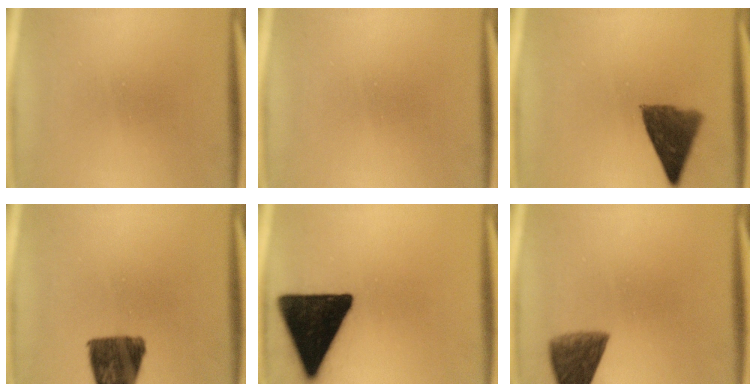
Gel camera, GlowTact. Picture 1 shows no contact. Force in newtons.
{"total": 0.0}
{"total": 8.6}
{"total": 11.2}
{"total": 19.3}
{"total": 7.6}